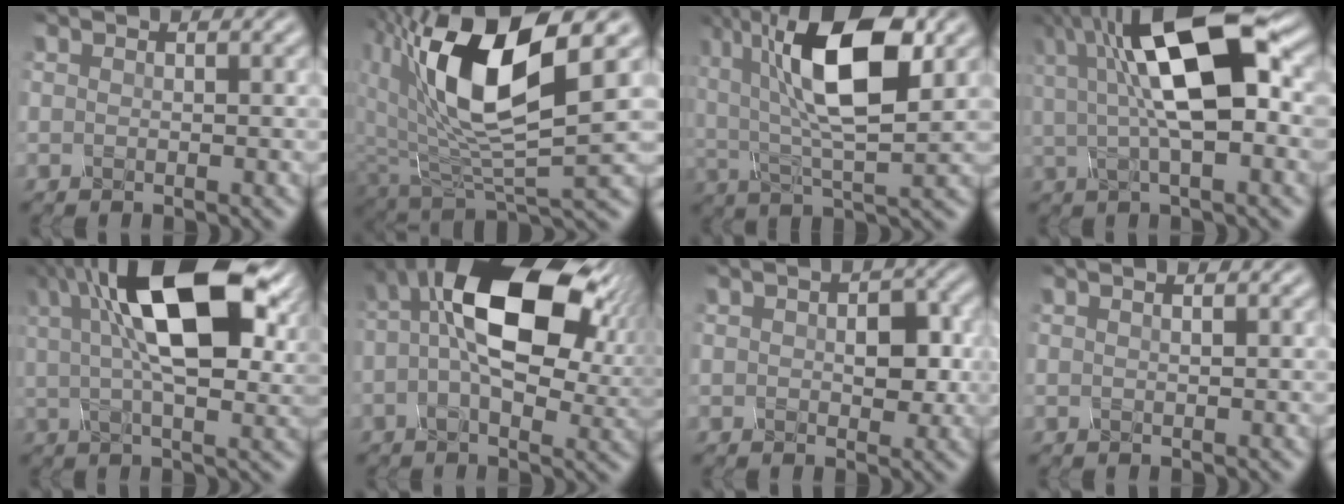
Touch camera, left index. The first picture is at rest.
{"total": 11.4, "force": [3.7, 4.6, 9.7], "torque": [-0.184, -0.007, 0.071]}
{"total": 11.9, "force": [3.5, 4.3, 10.6], "torque": [-0.180, 0.012, 0.052]}
{"total": 11.4, "force": [2.5, 3.9, 10.4], "torque": [-0.175, 0.018, 0.034]}
{"total": 13.9, "force": [5.0, 5.6, 11.7], "torque": [-0.189, 0.010, 0.073]}
{"total": 14.1, "force": [3.1, 7.4, 11.6], "torque": [-0.190, 0.016, 0.042]}
{"total": 3.7, "force": [0.4, 2.2, 2.9], "torque": [-0.044, 0.001, 0.008]}
{"total": 1.1, "force": [0.7, 0.4, 0.8], "torque": [-0.005, -0.004, 0.006]}